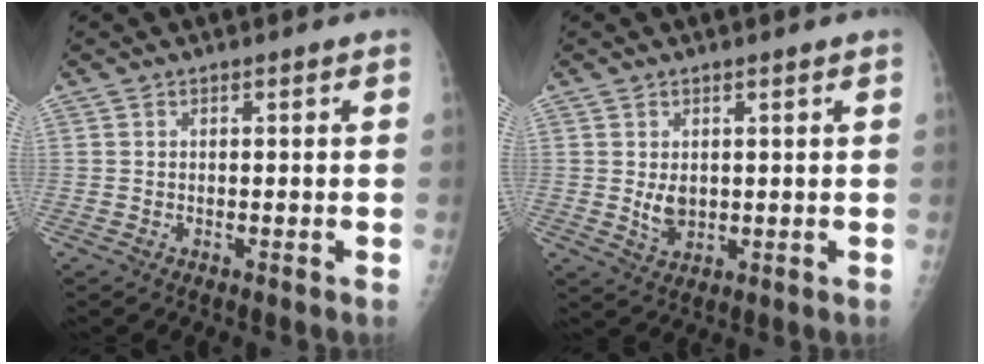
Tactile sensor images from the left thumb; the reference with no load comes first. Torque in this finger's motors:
{"motor_torque": [0.63, 0.52, 0.52, 0.18, 0.00]}